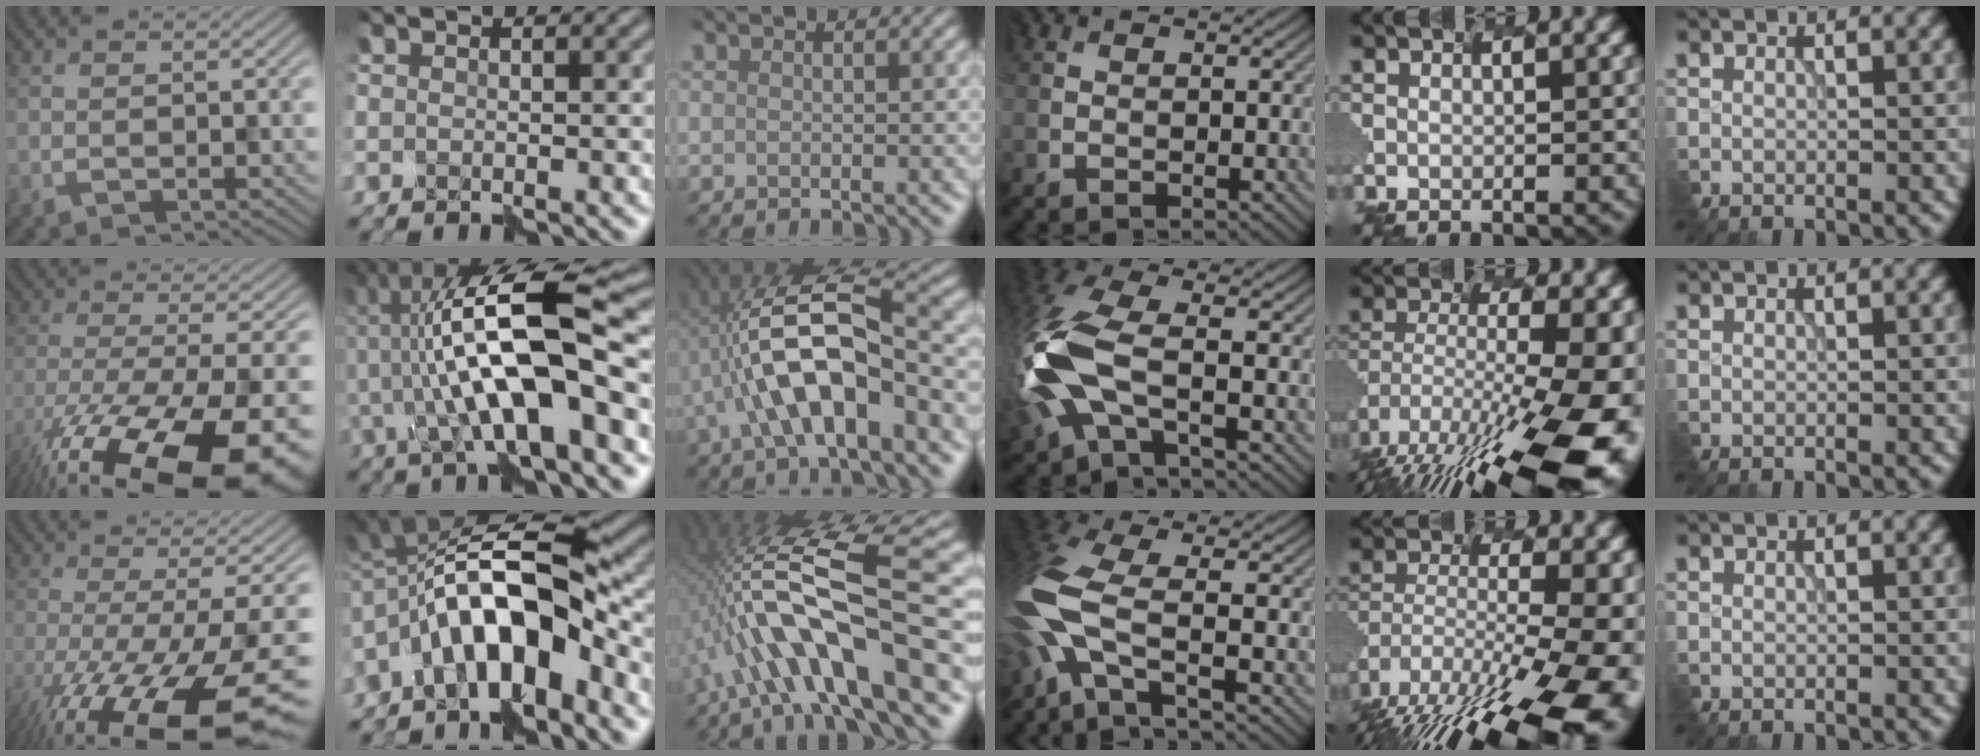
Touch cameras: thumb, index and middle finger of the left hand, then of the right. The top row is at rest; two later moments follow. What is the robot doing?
{"motion": "assemble", "object": "spray bottle"}